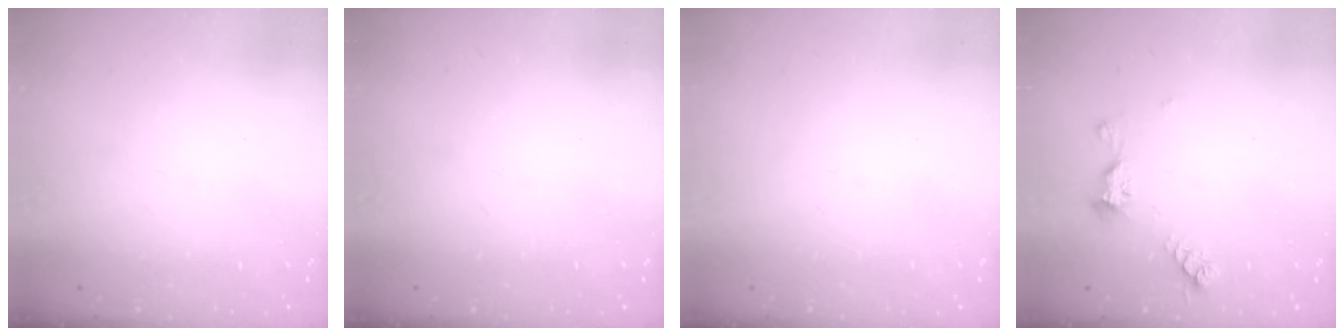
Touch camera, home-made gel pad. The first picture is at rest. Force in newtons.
{"total": 0.0}
{"total": 0.0}
{"total": 5.9, "press": 5.9, "slide": 0.9}